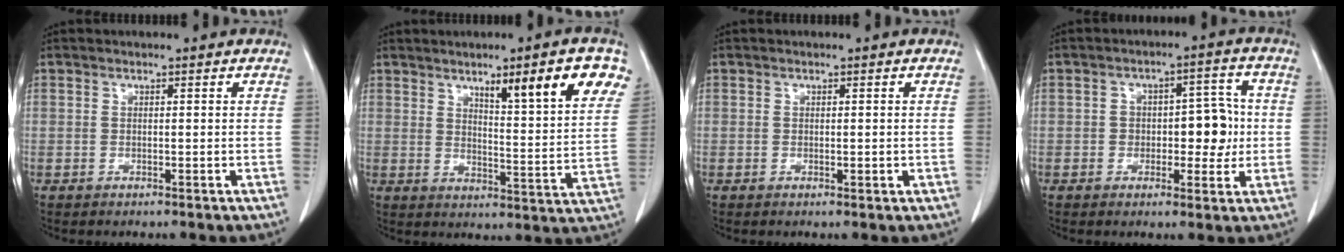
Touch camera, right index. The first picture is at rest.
{"total": 13.0, "force": [7.1, 1.0, 10.8], "torque": [-0.144, -0.003, 0.098]}
{"total": 1.0, "force": [-0.1, 0.4, 0.9], "torque": [-0.012, -0.002, 0.001]}
{"total": 7.3, "force": [-0.4, 3.7, 6.3], "torque": [-0.074, 0.025, 0.000]}